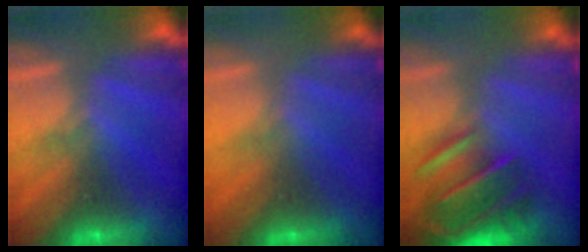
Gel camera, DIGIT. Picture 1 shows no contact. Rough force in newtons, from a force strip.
{"total": 2.9}
{"total": 9.1}